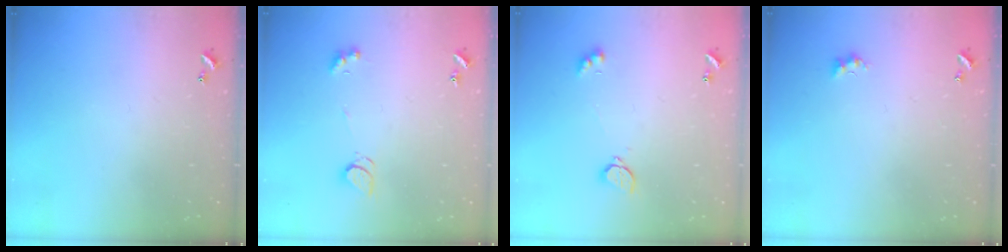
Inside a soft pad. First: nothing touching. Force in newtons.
{"total": 2.2, "press": 2.2, "slide": 0.4}
{"total": 2.4, "press": 2.3, "slide": 0.8}
{"total": 2.7, "press": 2.6, "slide": 0.6}